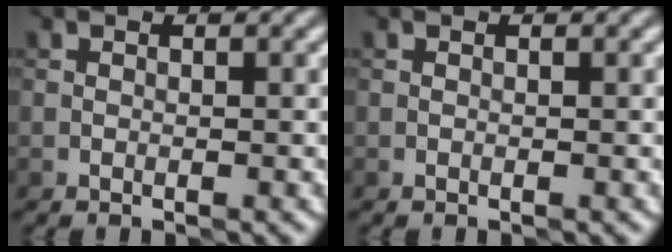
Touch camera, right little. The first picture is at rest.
{"total": 0.0}